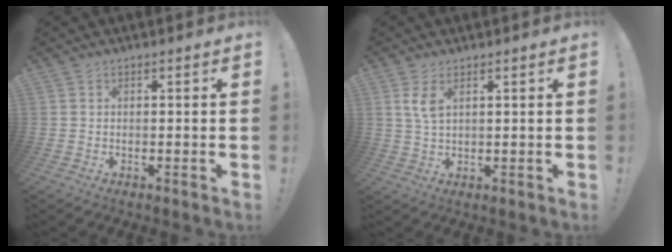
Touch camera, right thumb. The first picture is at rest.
{"total": 4.7, "force": [2.0, 2.2, 3.6], "torque": [-0.066, -0.009, 0.032]}